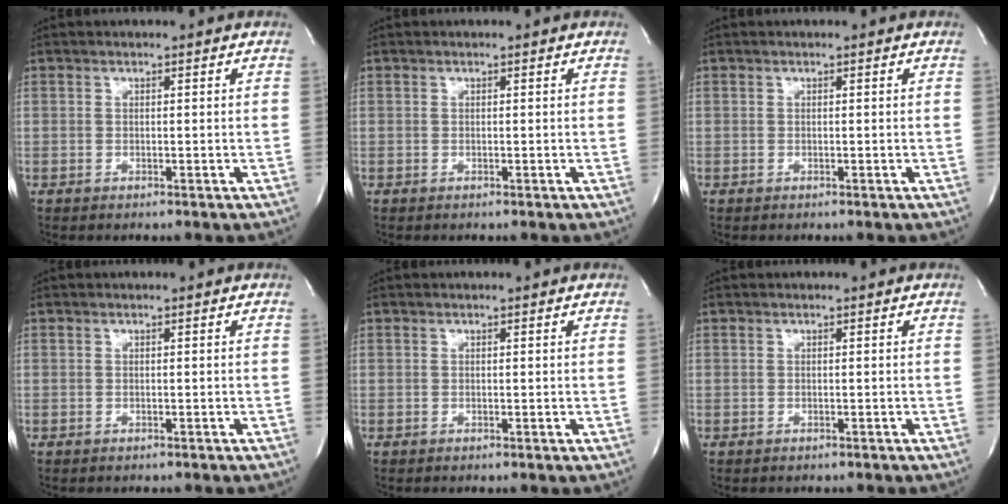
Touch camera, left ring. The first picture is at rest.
{"total": 0.0}
{"total": 0.0}
{"total": 0.6, "force": [-0.5, 0.3, 0.2], "torque": [-0.007, 0.001, -0.007]}
{"total": 0.0}
{"total": 0.7, "force": [-0.6, 0.3, 0.2], "torque": [-0.008, 0.001, -0.008]}